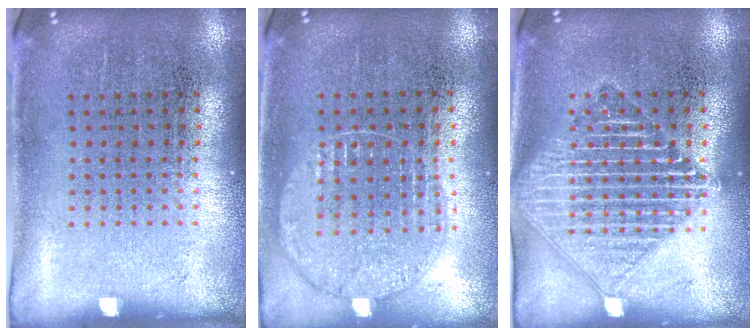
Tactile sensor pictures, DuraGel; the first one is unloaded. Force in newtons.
{"total": 1.0, "press": 1.0, "slide": 0.1}
{"total": 2.3, "press": 2.3, "slide": 0.4}